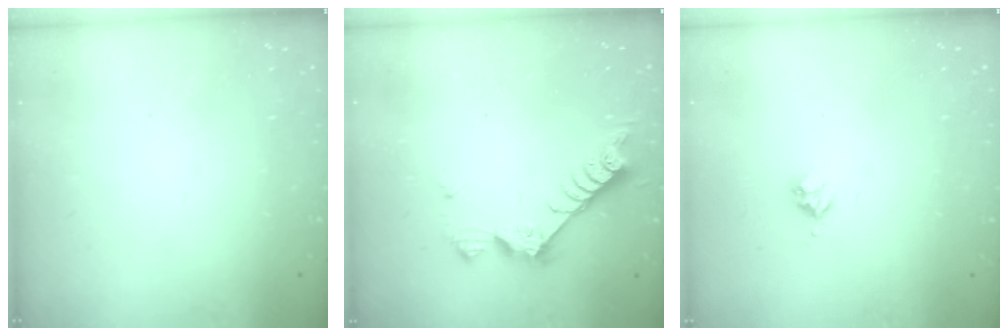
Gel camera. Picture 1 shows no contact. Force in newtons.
{"total": 7.6, "press": 7.6, "slide": 0.6}
{"total": 2.5, "press": 2.5, "slide": 0.3}